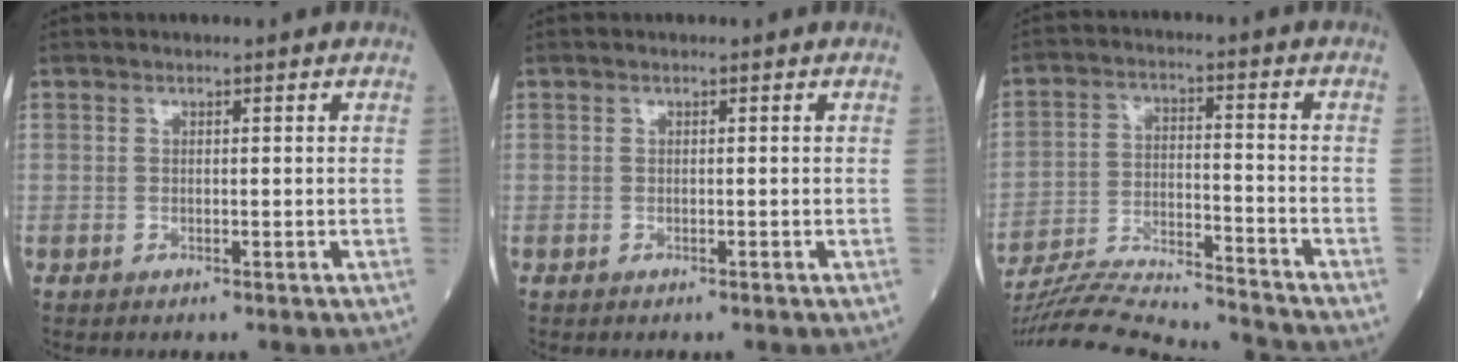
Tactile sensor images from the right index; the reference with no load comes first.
{"total": 0.0}
{"total": 18.6, "force": [-17.8, -0.1, 5.3], "torque": [-0.112, -0.016, -0.283]}